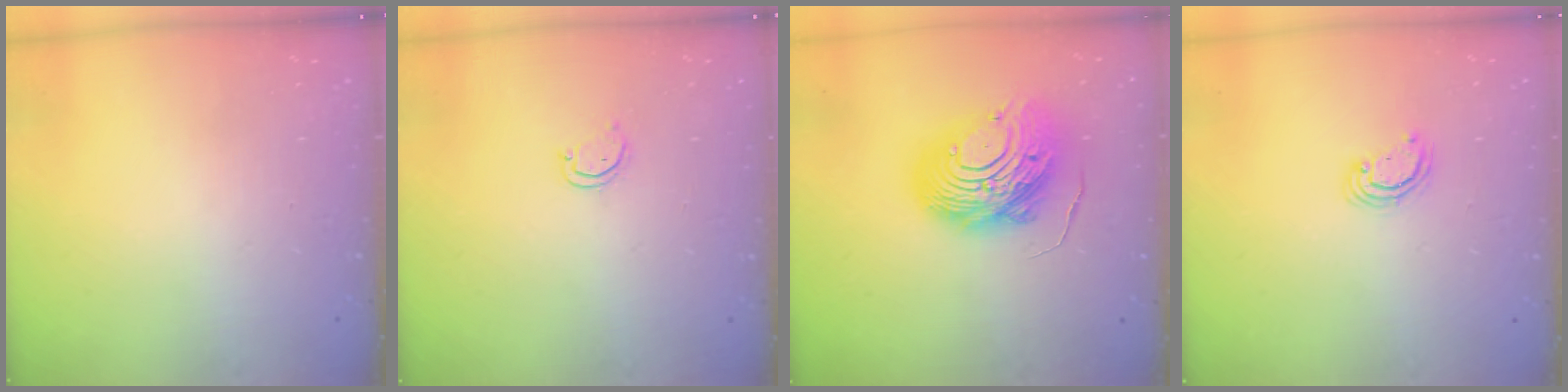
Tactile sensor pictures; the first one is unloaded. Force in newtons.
{"total": 3.2, "press": 3.2, "slide": 0.2}
{"total": 15.4, "press": 15.3, "slide": 1.4}
{"total": 2.8, "press": 2.8, "slide": 0.3}